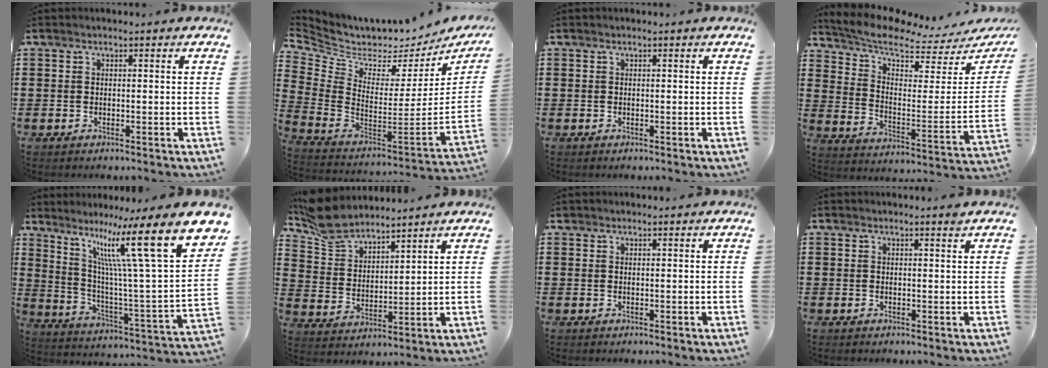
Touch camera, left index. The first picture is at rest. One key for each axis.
{"total": 2.9, "fx": 2.5, "fy": 1.4, "fz": 0.5, "tx": -0.041, "ty": -0.050, "tz": 0.036}
{"total": 0.0}
{"total": 6.9, "fx": 6.0, "fy": 1.5, "fz": 3.0, "tx": -0.082, "ty": -0.051, "tz": 0.101}
{"total": 17.7, "fx": 9.9, "fy": 2.0, "fz": 14.6, "tx": -0.271, "ty": -0.070, "tz": 0.146}
{"total": 7.6, "fx": 7.0, "fy": 2.0, "fz": 2.0, "tx": -0.070, "ty": -0.019, "tz": 0.132}
{"total": 0.5, "fx": 0.5, "fy": 0.2, "fz": 0.2, "tx": -0.005, "ty": 0.001, "tz": 0.010}
{"total": 1.1, "fx": 0.8, "fy": 0.0, "fz": 0.8, "tx": -0.008, "ty": -0.005, "tz": 0.014}